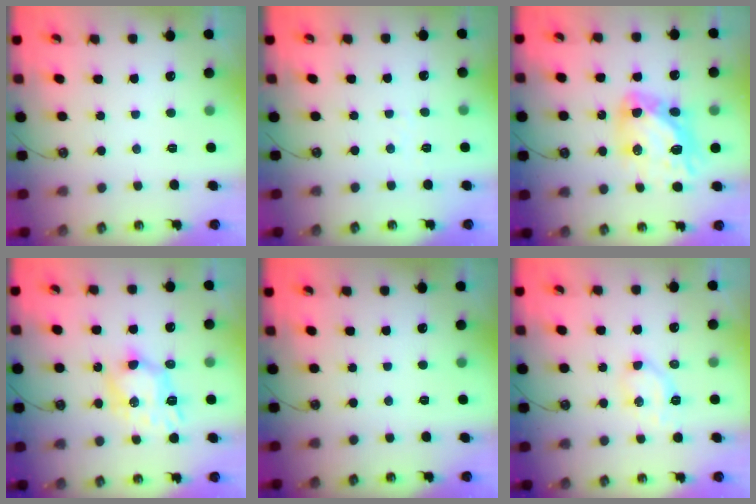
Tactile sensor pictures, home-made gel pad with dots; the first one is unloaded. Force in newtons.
{"total": 2.5, "press": 2.5, "slide": 0.4}
{"total": 14.2, "press": 14.1, "slide": 1.5}
{"total": 7.2, "press": 7.2, "slide": 0.1}
{"total": 0.0}
{"total": 5.0, "press": 4.9, "slide": 0.5}